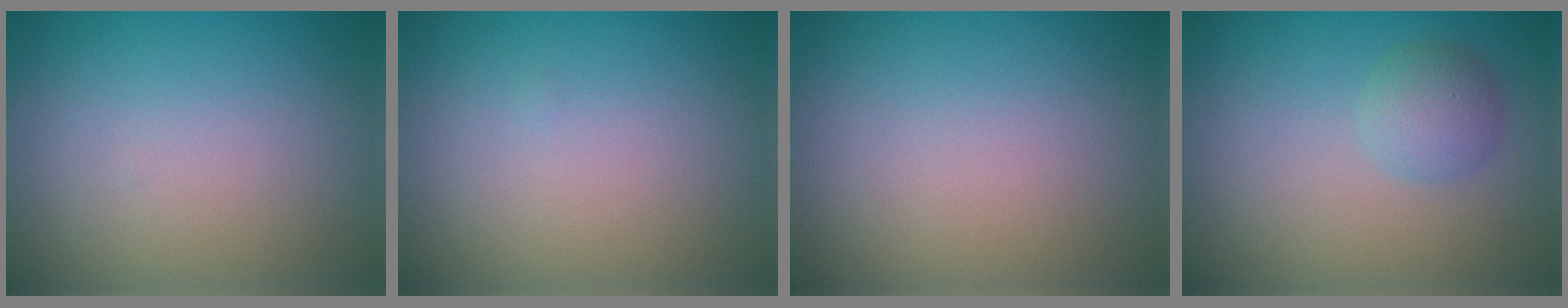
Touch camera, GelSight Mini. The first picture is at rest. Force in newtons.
{"total": 0.0}
{"total": 0.0}
{"total": 2.3, "press": 2.3, "slide": 0.1}